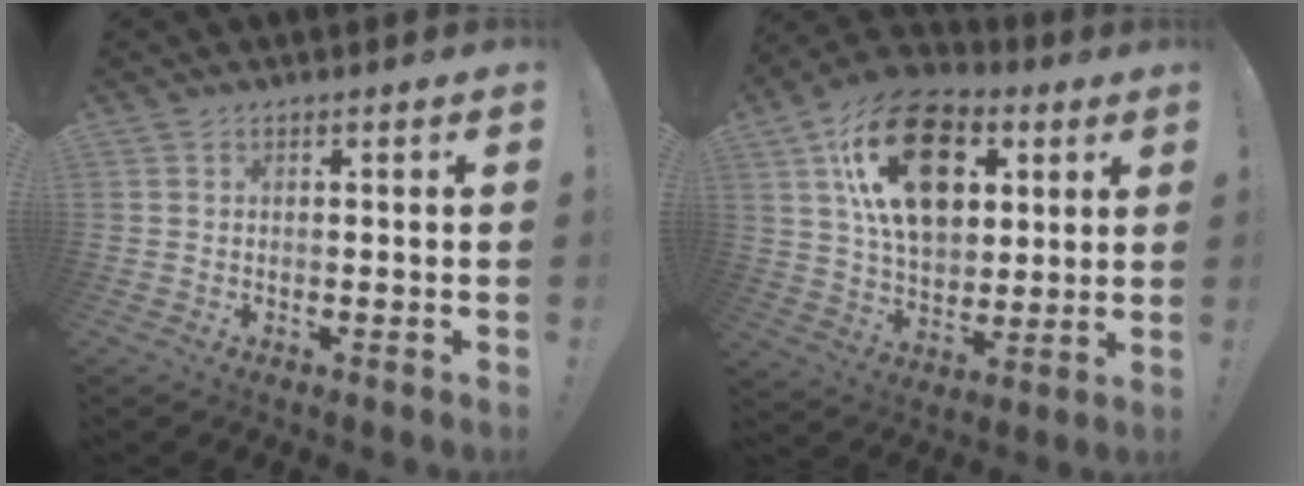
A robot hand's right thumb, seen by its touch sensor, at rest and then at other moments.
{"total": 22.7, "force": [8.4, 14.6, 15.3], "torque": [-0.258, -0.028, 0.148]}